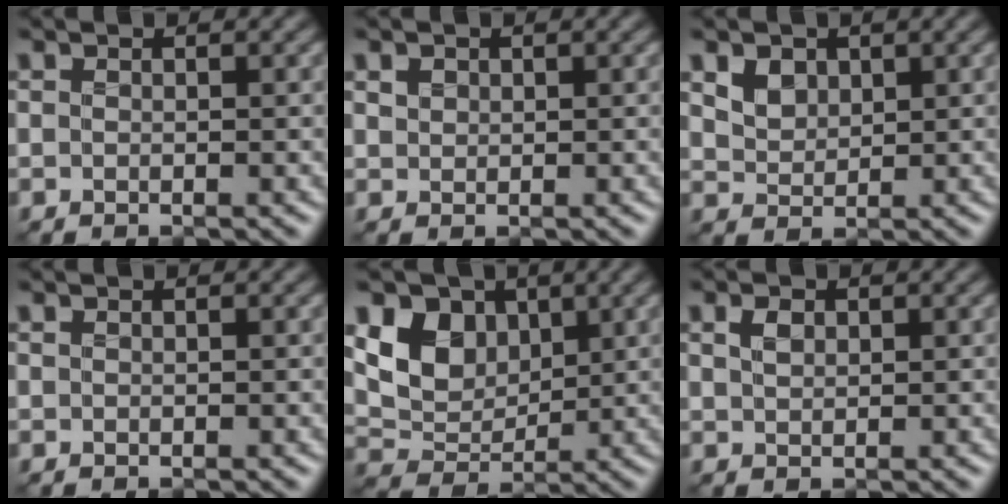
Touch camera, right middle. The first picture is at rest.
{"total": 1.0, "force": [0.5, 0.8, 0.3], "torque": [-0.010, -0.001, 0.011]}
{"total": 2.8, "force": [1.3, 2.0, 1.3], "torque": [-0.037, -0.002, 0.024]}
{"total": 0.0}
{"total": 5.6, "force": [1.8, 4.3, 3.2], "torque": [-0.061, -0.006, 0.025]}
{"total": 1.3, "force": [0.4, 0.9, 0.8], "torque": [-0.020, 0.001, 0.011]}